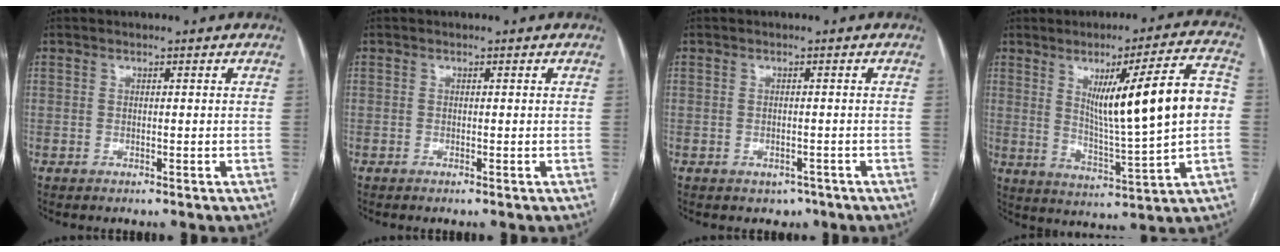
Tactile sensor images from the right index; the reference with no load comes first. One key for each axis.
{"total": 0.0}
{"total": 2.1, "fx": -1.2, "fy": 1.6, "fz": 0.7, "tx": -0.006, "ty": 0.004, "tz": -0.011}
{"total": 16.1, "fx": 2.1, "fy": 0.7, "fz": 16.0, "tx": -0.242, "ty": 0.008, "tz": 0.038}